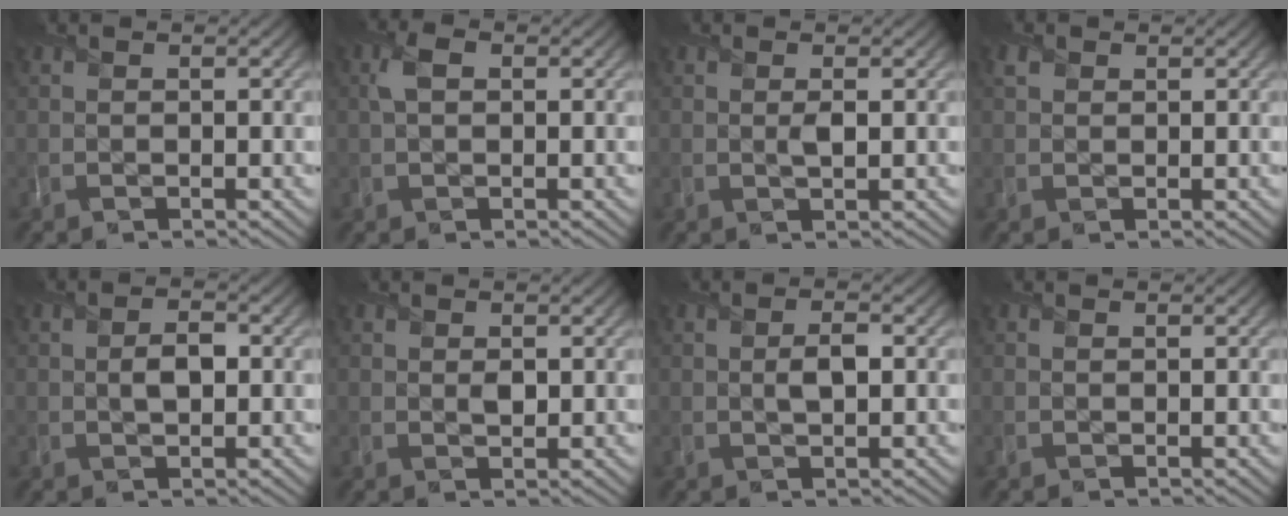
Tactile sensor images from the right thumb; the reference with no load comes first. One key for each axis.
{"total": 2.1, "fx": 0.4, "fy": 1.3, "fz": 1.6, "tx": -0.037, "ty": 0.003, "tz": 0.006}
{"total": 0.9, "fx": 0.2, "fy": 0.2, "fz": 0.8, "tx": -0.016, "ty": -0.001, "tz": 0.002}
{"total": 1.1, "fx": 0.6, "fy": 0.9, "fz": 0.2, "tx": -0.006, "ty": 0.002, "tz": 0.012}
{"total": 2.3, "fx": 0.0, "fy": 1.4, "fz": 1.8, "tx": -0.034, "ty": 0.000, "tz": 0.000}
{"total": 0.9, "fx": 0.2, "fy": 0.7, "fz": 0.5, "tx": -0.009, "ty": -0.006, "tz": 0.006}
{"total": 2.0, "fx": 0.1, "fy": 0.9, "fz": 1.8, "tx": -0.034, "ty": 0.001, "tz": 0.001}
{"total": 0.0}